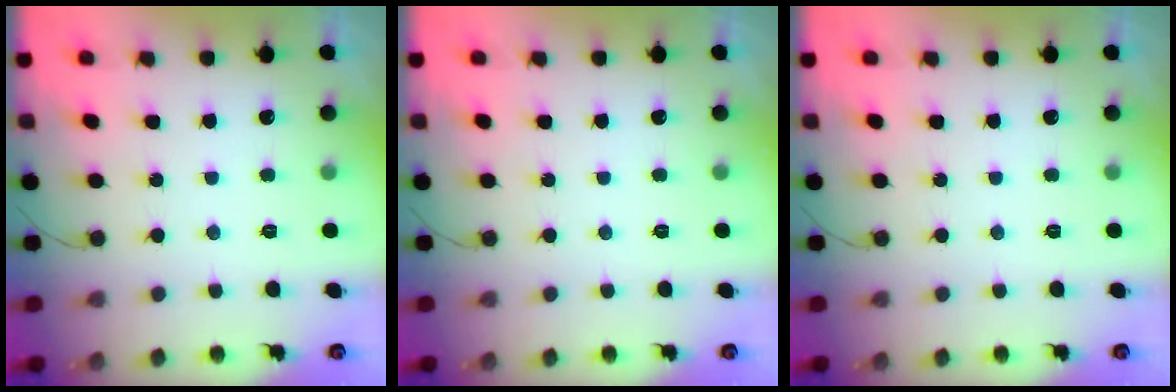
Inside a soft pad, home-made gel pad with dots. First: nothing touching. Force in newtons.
{"total": 0.0}
{"total": 0.0}